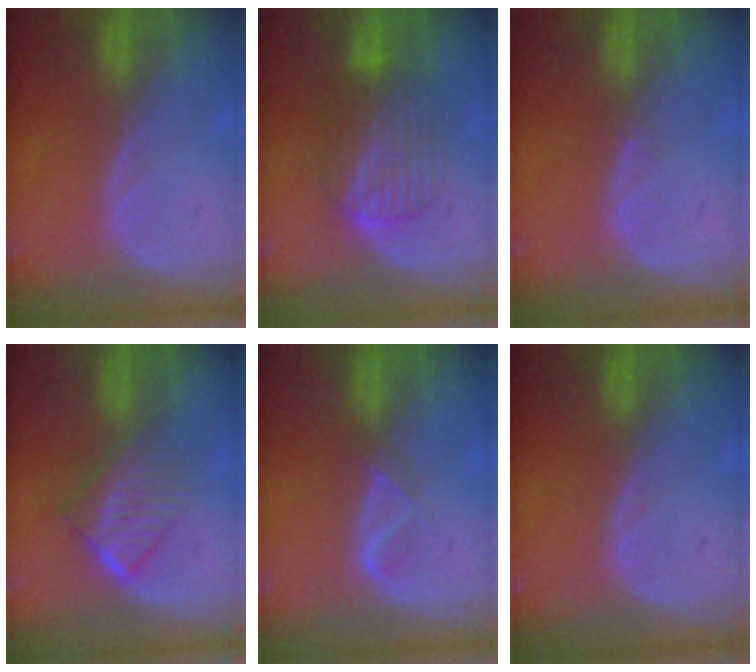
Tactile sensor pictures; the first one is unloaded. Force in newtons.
{"total": 6.7, "press": 6.7, "slide": 0.3}
{"total": 0.5, "press": 0.5, "slide": 0.1}
{"total": 6.6, "press": 5.9, "slide": 3.0}
{"total": 1.9, "press": 1.8, "slide": 0.7}
{"total": 0.0}